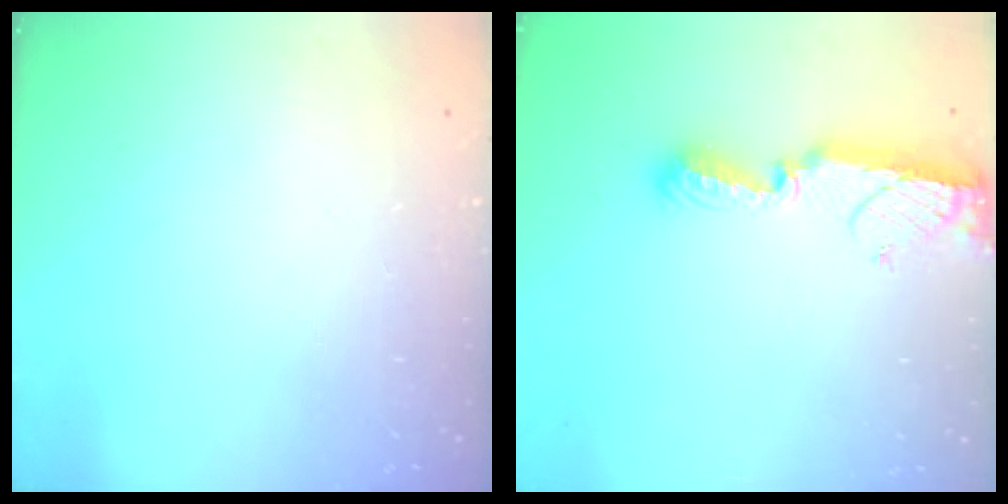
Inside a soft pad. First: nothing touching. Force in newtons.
{"total": 11.5, "press": 10.3, "slide": 5.0}